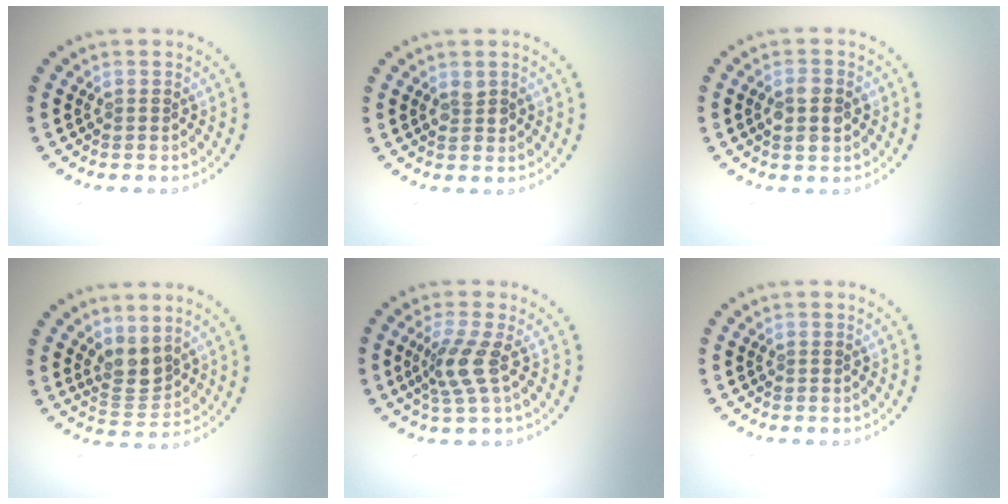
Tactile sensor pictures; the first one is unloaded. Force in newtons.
{"total": 0.9, "press": 0.9, "slide": 0.2}
{"total": 2.5, "press": 2.5, "slide": 0.2}
{"total": 2.8, "press": 2.2, "slide": 1.6}
{"total": 2.8, "press": 2.1, "slide": 1.9}
{"total": 0.0}